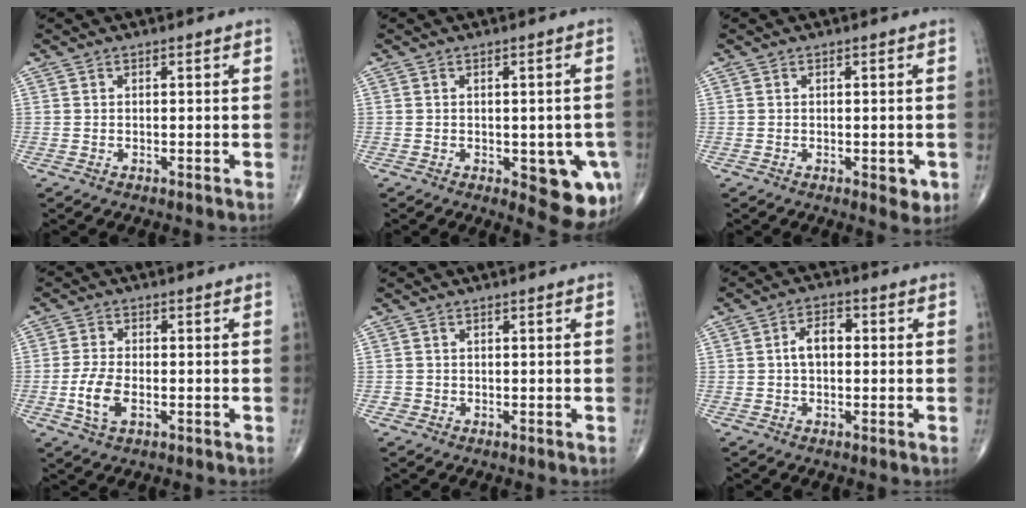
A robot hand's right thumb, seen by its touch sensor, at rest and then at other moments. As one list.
[{"total": 9.7, "force": [-3.0, 4.2, 8.2], "torque": [-0.061, -0.007, -0.029]}, {"total": 3.0, "force": [-0.9, 1.4, 2.5], "torque": [-0.018, -0.003, -0.007]}, {"total": 5.9, "force": [-1.6, 3.0, 4.8], "torque": [-0.102, 0.003, -0.030]}, {"total": 0.8, "force": [-0.3, 0.8, 0.0], "torque": [0.003, 0.004, -0.005]}, {"total": 4.8, "force": [0.1, 2.9, 3.7], "torque": [-0.063, 0.018, -0.004]}]